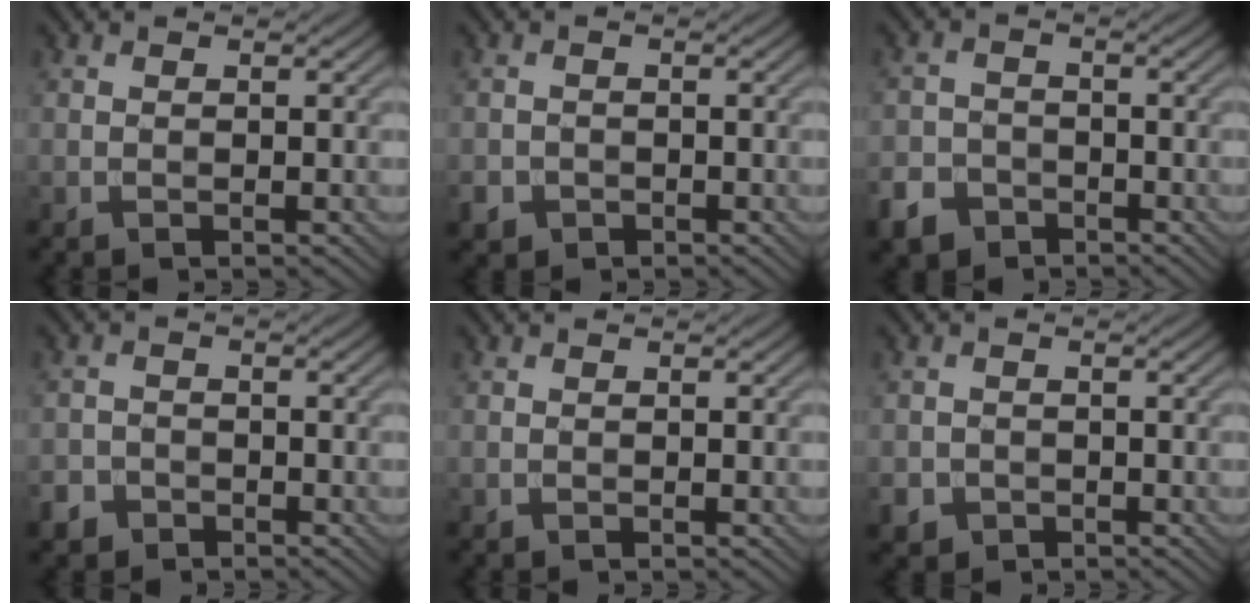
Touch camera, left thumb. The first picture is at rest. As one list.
[{"total": 2.2, "force": [-1.2, 1.8, 0.6], "torque": [-0.014, -0.010, -0.026]}, {"total": 4.7, "force": [-3.2, 3.2, 1.5], "torque": [-0.033, -0.004, -0.064]}, {"total": 2.8, "force": [-1.9, 1.9, 0.6], "torque": [-0.012, -0.002, -0.043]}, {"total": 0.0}, {"total": 2.5, "force": [-1.3, 2.0, 0.6], "torque": [-0.016, -0.011, -0.028]}]